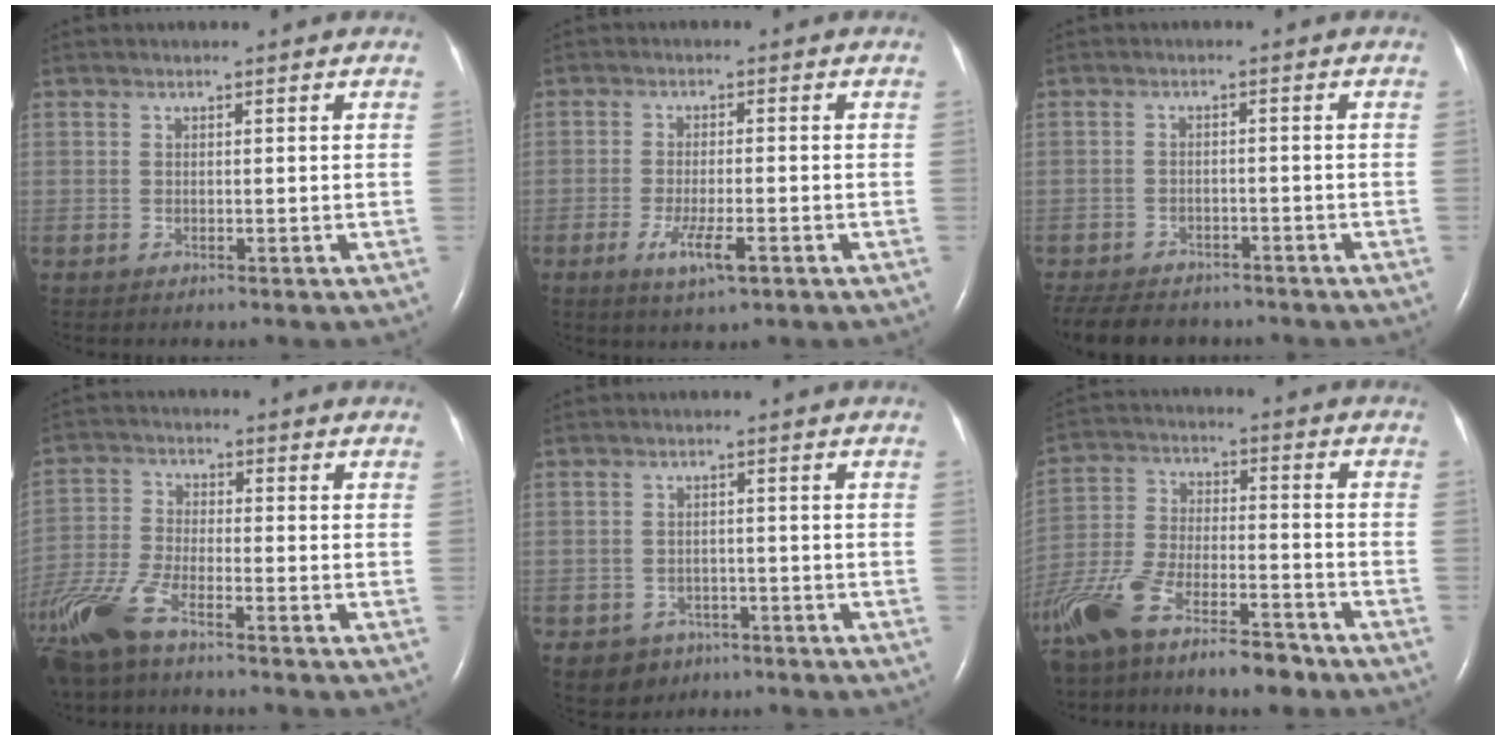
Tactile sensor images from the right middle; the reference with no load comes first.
{"total": 5.0, "force": [-2.4, 0.8, 4.4], "torque": [-0.087, -0.007, -0.039]}
{"total": 11.2, "force": [-9.4, 4.6, 4.1], "torque": [-0.089, -0.010, -0.131]}
{"total": 11.1, "force": [-8.1, 2.7, 7.0], "torque": [-0.164, -0.024, -0.161]}
{"total": 4.2, "force": [-2.5, 3.4, 0.5], "torque": [-0.011, 0.008, -0.033]}
{"total": 16.7, "force": [-13.3, 4.3, 9.1], "torque": [-0.205, -0.007, -0.239]}